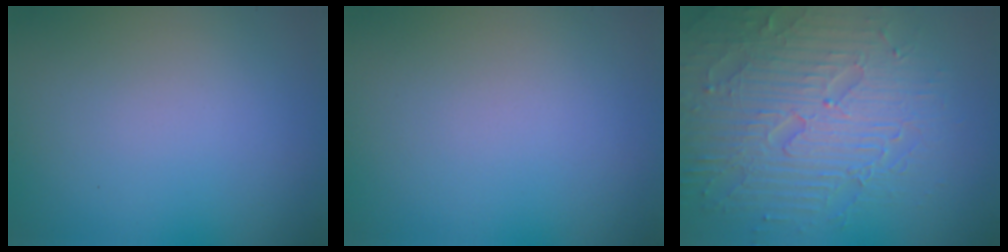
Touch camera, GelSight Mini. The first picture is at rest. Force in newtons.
{"total": 0.0}
{"total": 7.7, "press": 6.0, "slide": 4.7}